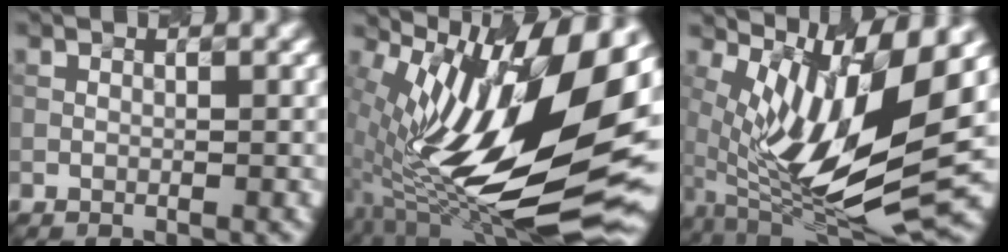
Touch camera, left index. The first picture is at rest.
{"total": 16.4, "force": [0.7, 6.4, 15.1], "torque": [-0.259, 0.008, 0.007]}
{"total": 12.8, "force": [2.1, 4.1, 12.0], "torque": [-0.229, -0.011, 0.053]}